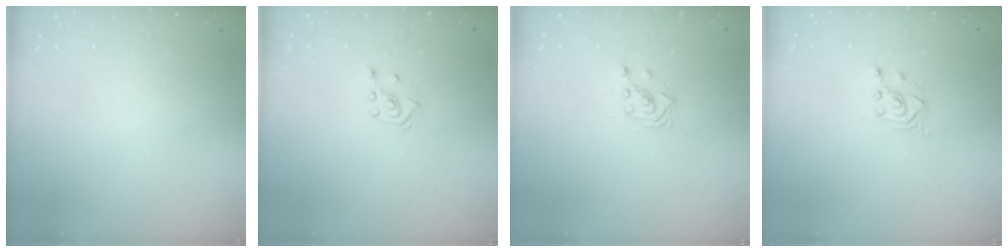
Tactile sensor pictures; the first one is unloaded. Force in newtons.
{"total": 2.8, "press": 2.7, "slide": 0.7}
{"total": 3.7, "press": 3.7, "slide": 0.1}
{"total": 2.7, "press": 2.7, "slide": 0.2}